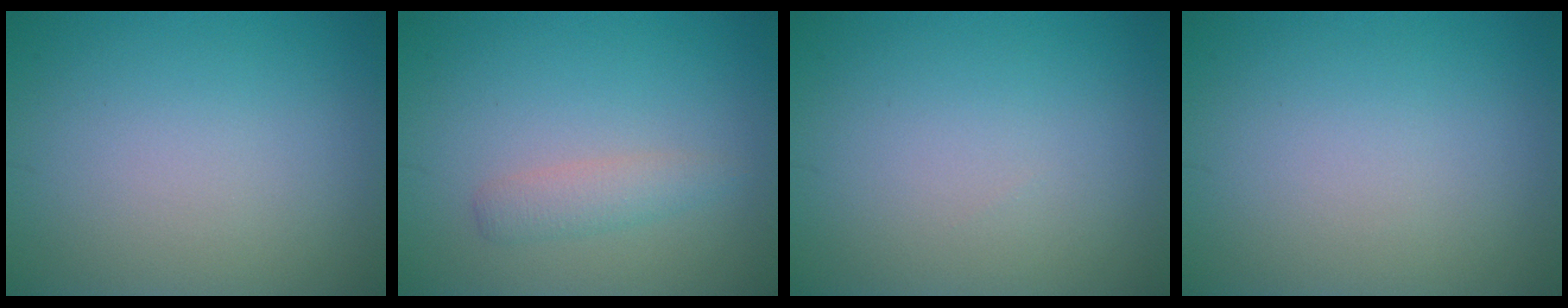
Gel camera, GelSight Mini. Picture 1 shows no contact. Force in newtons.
{"total": 1.8, "press": 1.8, "slide": 0.0}
{"total": 0.0}
{"total": 0.0}